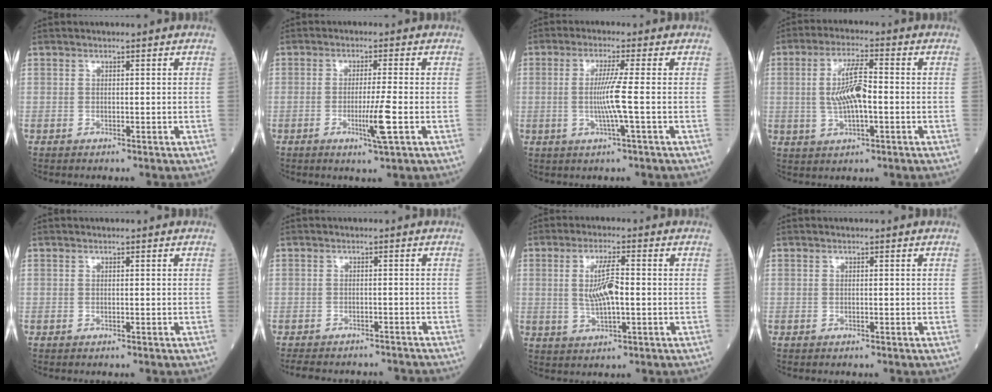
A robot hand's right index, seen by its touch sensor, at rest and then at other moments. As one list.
[{"total": 5.1, "force": [-1.5, -0.7, 4.8], "torque": [-0.087, -0.013, -0.028]}, {"total": 5.5, "force": [-0.6, -1.2, 5.3], "torque": [-0.109, -0.008, -0.013]}, {"total": 7.6, "force": [-0.2, 1.7, 7.4], "torque": [-0.149, 0.006, -0.004]}, {"total": 0.0}, {"total": 10.3, "force": [-9.3, 3.2, 2.9], "torque": [-0.051, 0.002, -0.113]}, {"total": 6.2, "force": [0.2, 1.2, 6.1], "torque": [-0.122, 0.003, 0.005]}, {"total": 0.0}]